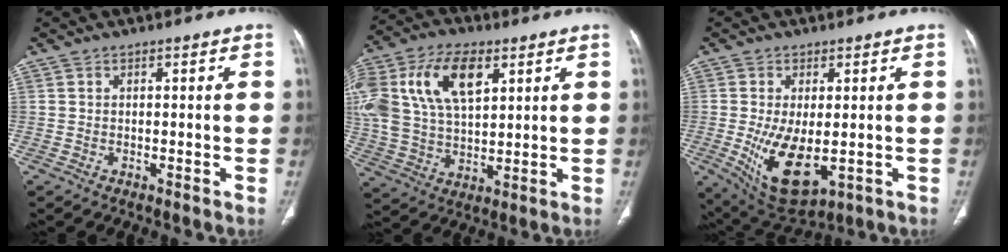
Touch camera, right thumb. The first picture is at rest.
{"total": 21.3, "force": [7.9, 12.4, 15.5], "torque": [-0.330, 0.008, 0.146]}
{"total": 11.8, "force": [-2.1, 5.7, 10.1], "torque": [-0.175, -0.024, -0.012]}